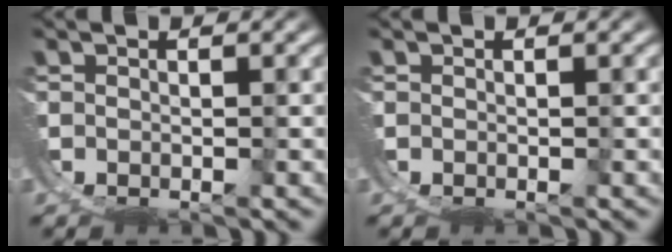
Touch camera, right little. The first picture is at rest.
{"total": 0.0}